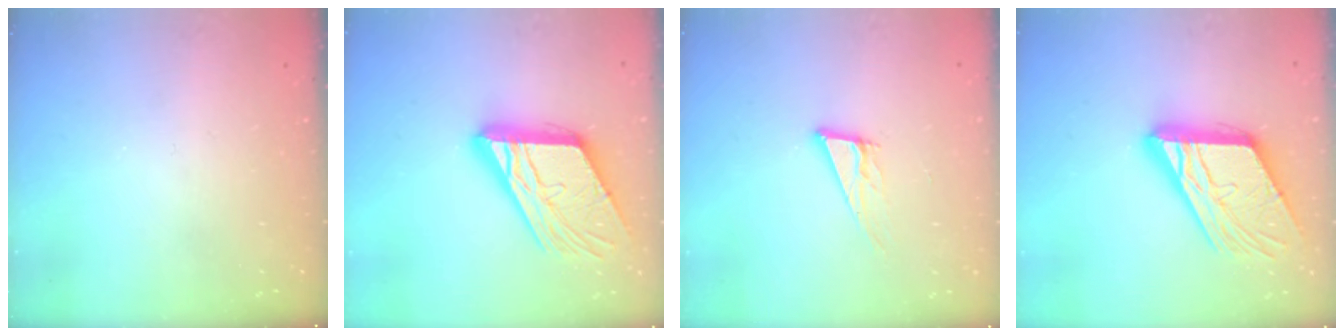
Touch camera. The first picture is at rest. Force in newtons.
{"total": 20.3, "press": 20.2, "slide": 2.2}
{"total": 10.9, "press": 10.4, "slide": 3.3}
{"total": 20.3, "press": 20.2, "slide": 2.2}